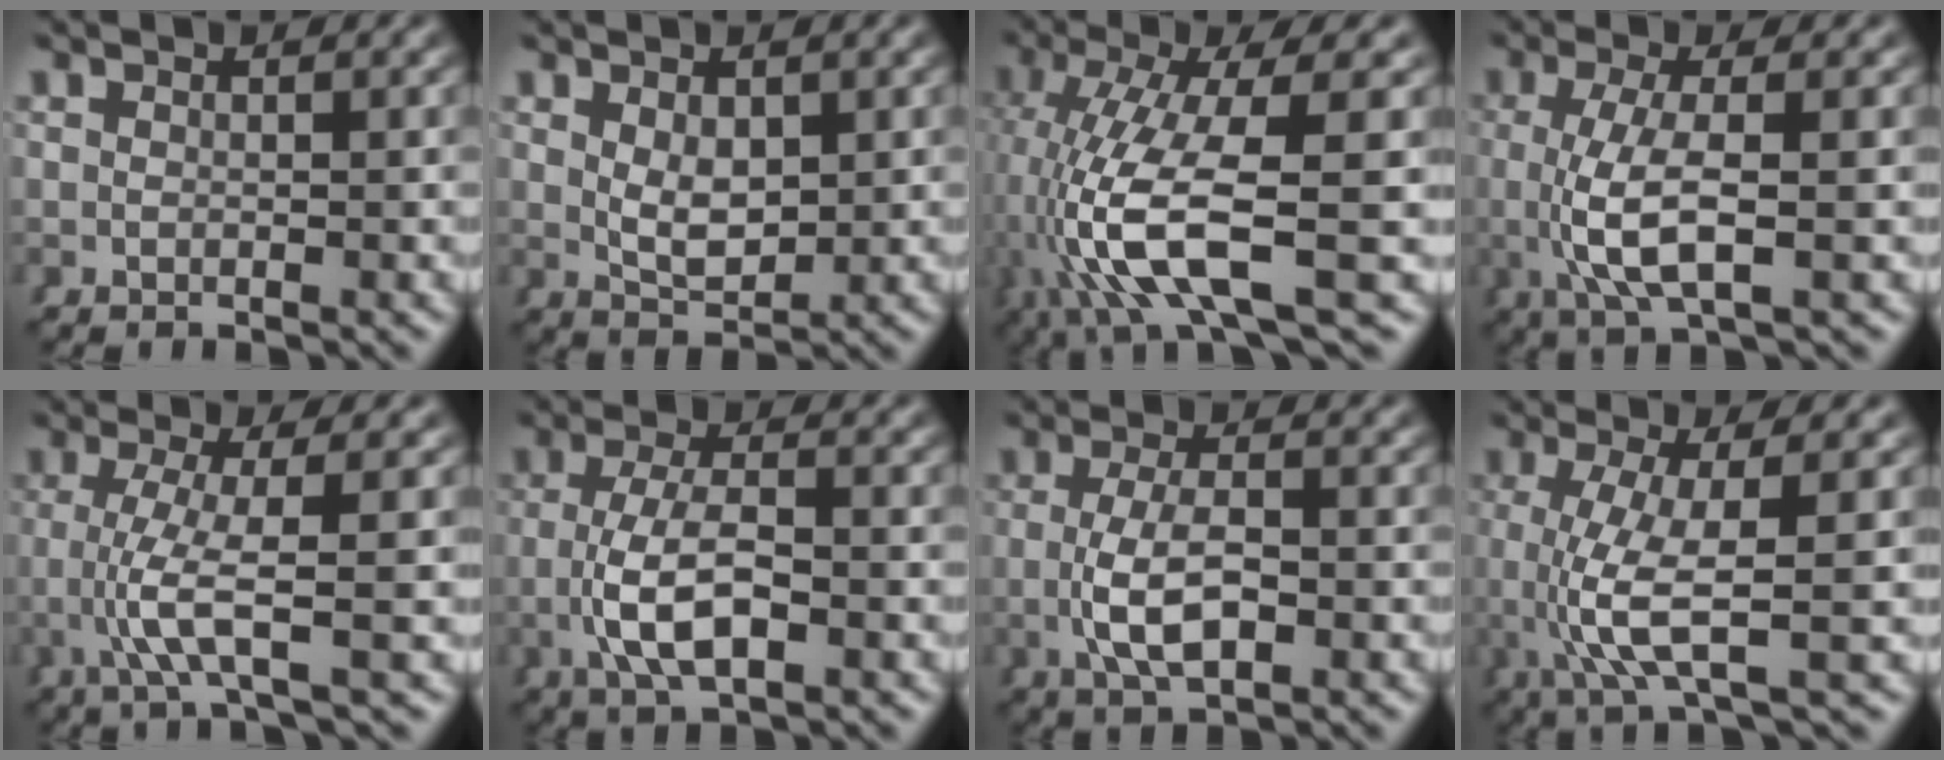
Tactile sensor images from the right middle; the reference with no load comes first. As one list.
[{"total": 2.9, "force": [0.5, 1.4, 2.5], "torque": [-0.040, -0.015, 0.022]}, {"total": 10.0, "force": [-1.1, 3.8, 9.2], "torque": [-0.185, -0.024, 0.001]}, {"total": 5.1, "force": [-0.2, 1.1, 5.0], "torque": [-0.102, -0.010, 0.007]}, {"total": 4.8, "force": [-0.1, -0.2, 4.8], "torque": [-0.101, -0.016, 0.006]}, {"total": 4.7, "force": [-0.6, 1.5, 4.4], "torque": [-0.082, -0.008, -0.002]}, {"total": 4.0, "force": [-0.5, 1.3, 3.8], "torque": [-0.067, -0.005, 0.000]}, {"total": 6.1, "force": [-0.1, 1.1, 6.0], "torque": [-0.121, -0.017, 0.012]}]